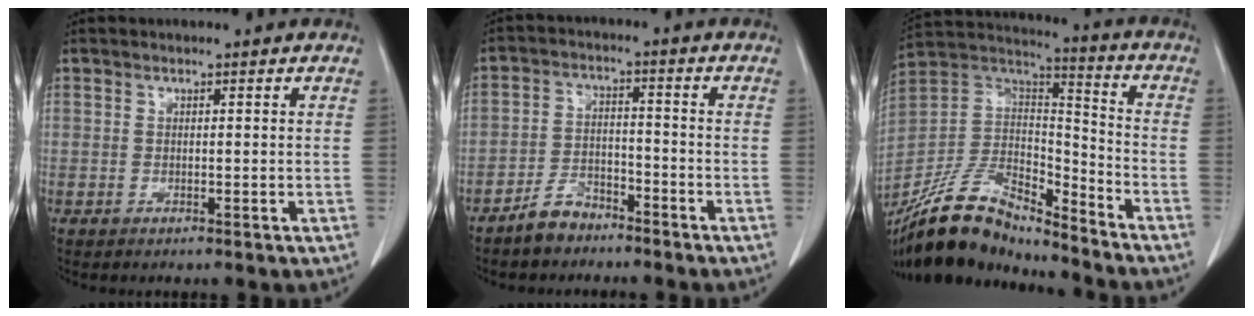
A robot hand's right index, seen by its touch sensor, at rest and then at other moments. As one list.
[{"total": 5.2, "force": [-4.4, 2.3, 1.7], "torque": [-0.036, 0.006, -0.077]}, {"total": 17.6, "force": [-15.0, 4.7, 7.9], "torque": [-0.144, 0.030, -0.272]}]